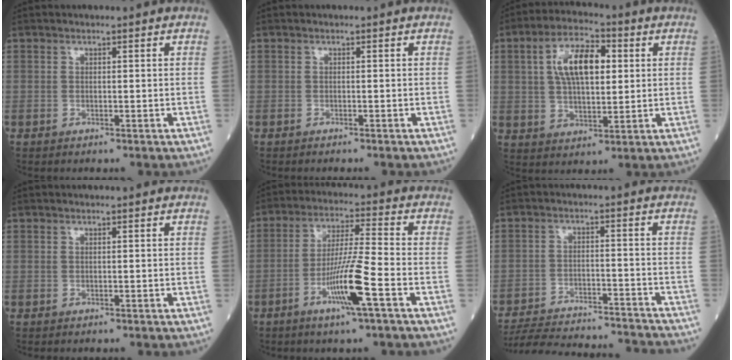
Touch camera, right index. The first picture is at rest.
{"total": 1.2, "force": [-1.1, -0.1, 0.6], "torque": [-0.007, 0.001, -0.012]}
{"total": 10.4, "force": [2.7, 4.3, 9.0], "torque": [-0.171, 0.020, 0.048]}
{"total": 0.0}
{"total": 9.6, "force": [-4.0, -0.7, 8.7], "torque": [-0.169, -0.007, -0.075]}
{"total": 19.2, "force": [-18.3, 1.9, 5.5], "torque": [-0.110, -0.014, -0.254]}